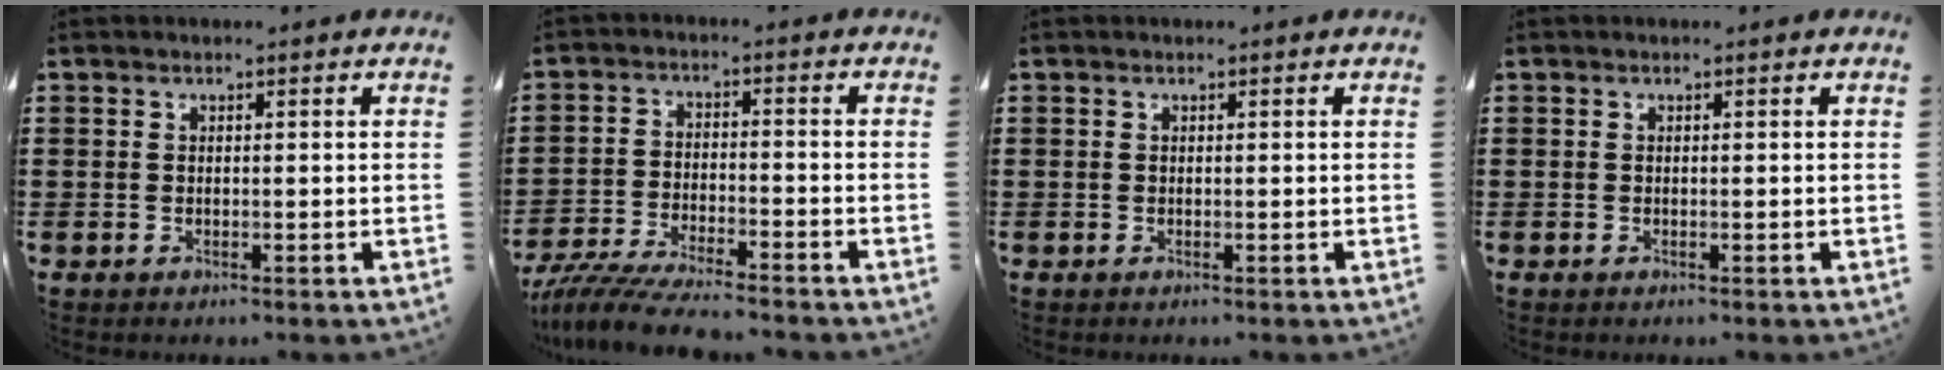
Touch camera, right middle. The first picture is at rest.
{"total": 6.9, "force": [-6.5, 0.3, 2.2], "torque": [-0.056, -0.008, -0.128]}
{"total": 0.0}
{"total": 0.0}